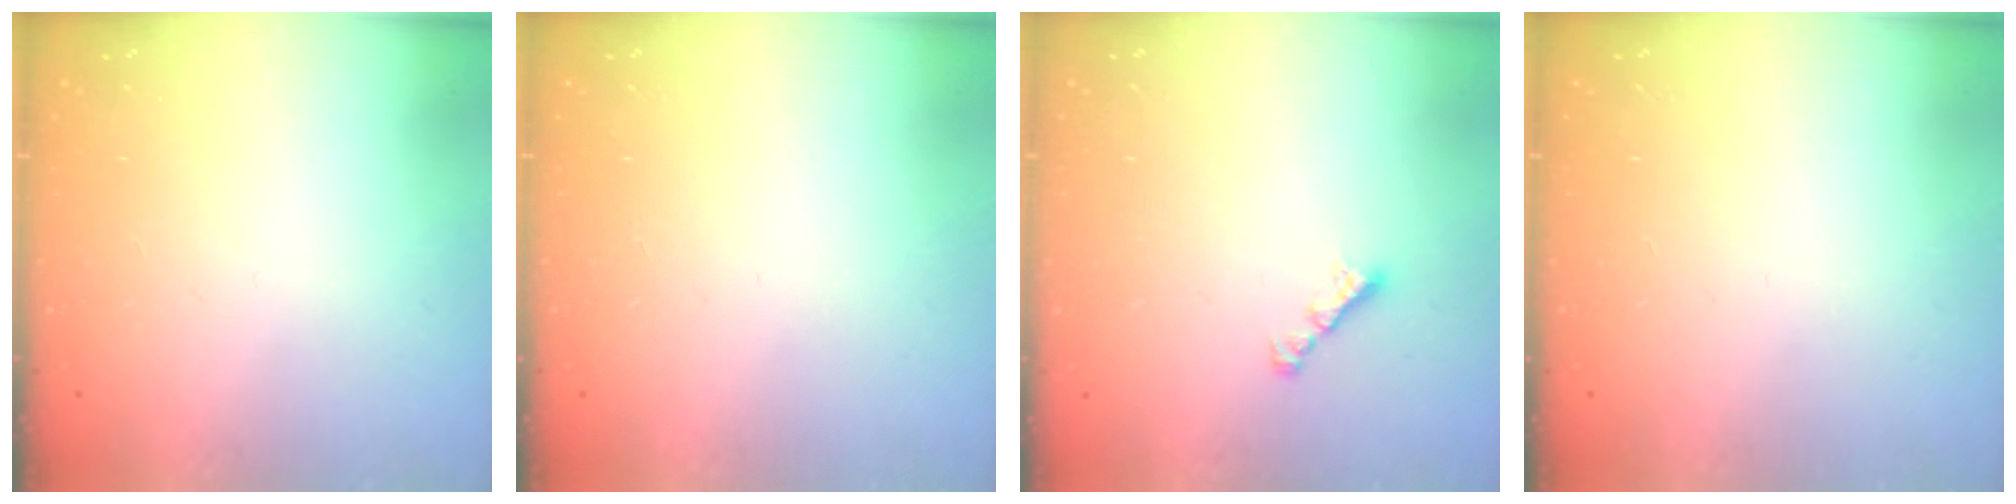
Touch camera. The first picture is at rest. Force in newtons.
{"total": 0.0}
{"total": 2.2, "press": 2.1, "slide": 0.6}
{"total": 0.0}